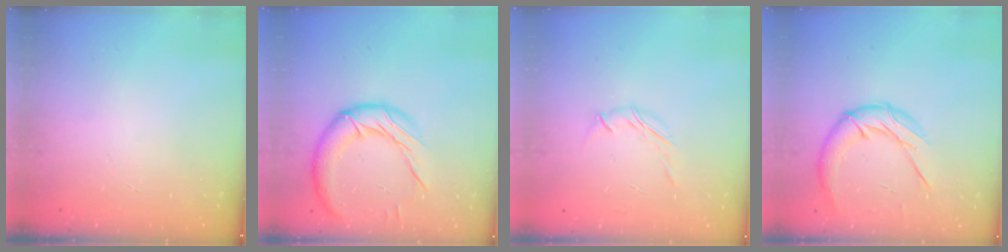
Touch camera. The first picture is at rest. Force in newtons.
{"total": 14.5, "press": 14.4, "slide": 1.5}
{"total": 3.9, "press": 3.7, "slide": 1.0}
{"total": 13.5, "press": 13.4, "slide": 1.9}